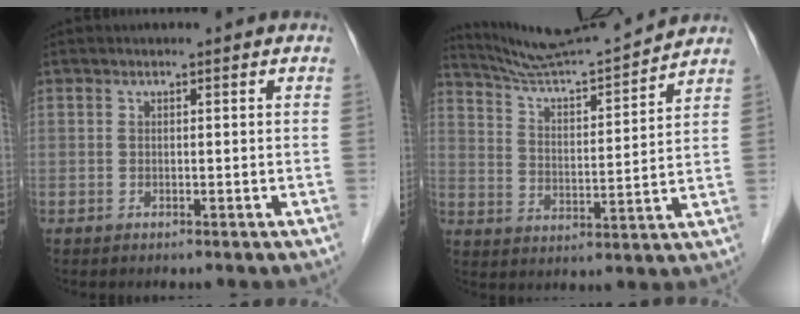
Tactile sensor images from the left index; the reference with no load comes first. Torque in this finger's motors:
{"motor_torque": [-0.05, -0.16, 0.08, 0.03]}